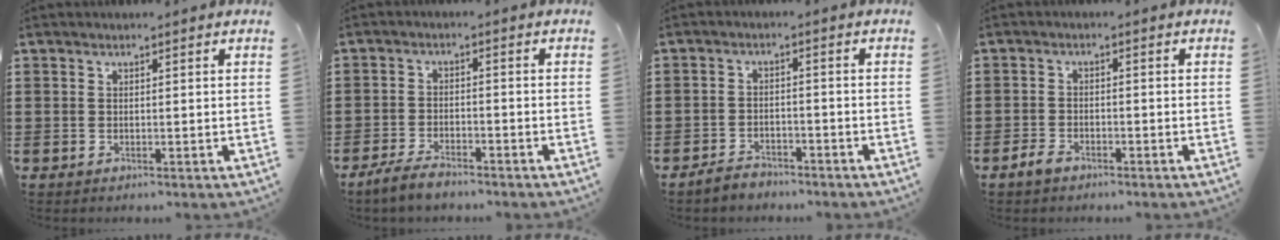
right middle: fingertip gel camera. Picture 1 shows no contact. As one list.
[{"total": 3.5, "force": [-3.1, 0.9, 1.4], "torque": [-0.040, 0.002, -0.066]}, {"total": 2.7, "force": [-2.6, 0.7, 0.3], "torque": [-0.010, 0.004, -0.055]}, {"total": 2.6, "force": [-2.0, 1.3, 1.2], "torque": [-0.030, 0.003, -0.041]}]